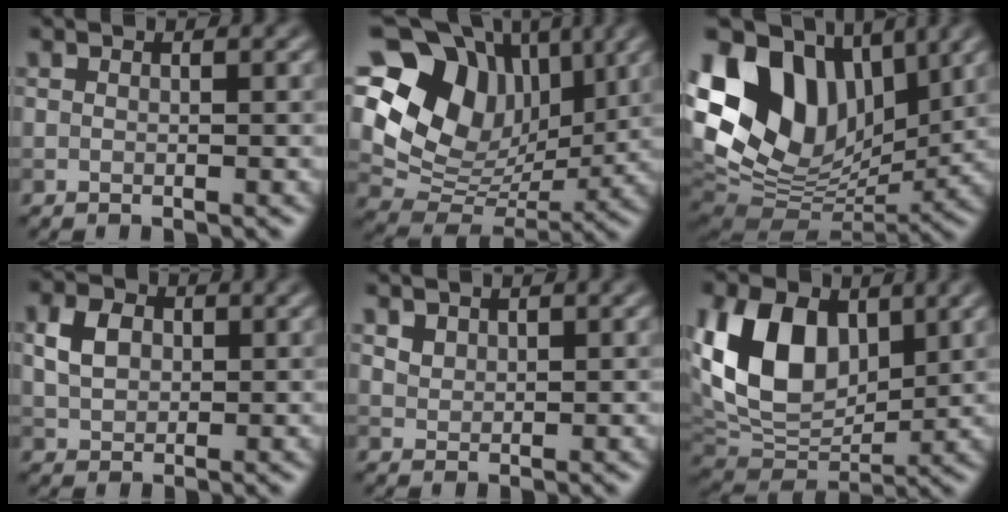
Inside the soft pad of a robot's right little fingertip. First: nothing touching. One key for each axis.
{"total": 12.1, "fx": 4.7, "fy": 9.0, "fz": 6.5, "tx": -0.134, "ty": 0.008, "tz": 0.090}
{"total": 15.4, "fx": 5.1, "fy": 10.5, "fz": 10.0, "tx": -0.191, "ty": 0.028, "tz": 0.097}
{"total": 3.3, "fx": 0.6, "fy": 2.5, "fz": 2.0, "tx": -0.046, "ty": 0.006, "tz": 0.009}
{"total": 1.3, "fx": 0.9, "fy": 0.9, "fz": 0.4, "tx": -0.012, "ty": -0.002, "tz": 0.020}
{"total": 10.9, "fx": 2.8, "fy": 7.4, "fz": 7.5, "tx": -0.166, "ty": -0.004, "tz": 0.049}